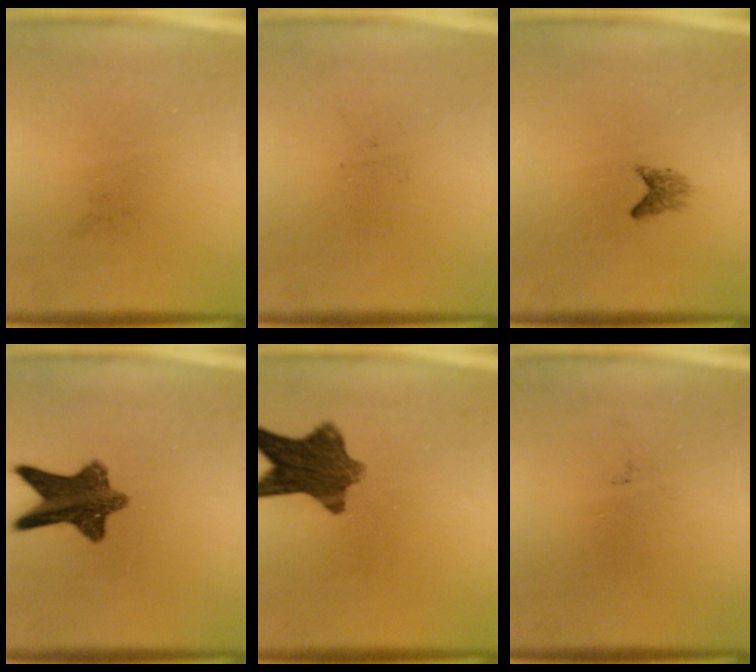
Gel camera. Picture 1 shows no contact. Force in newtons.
{"total": 0.0}
{"total": 1.4}
{"total": 10.0}
{"total": 9.5}
{"total": 0.0}